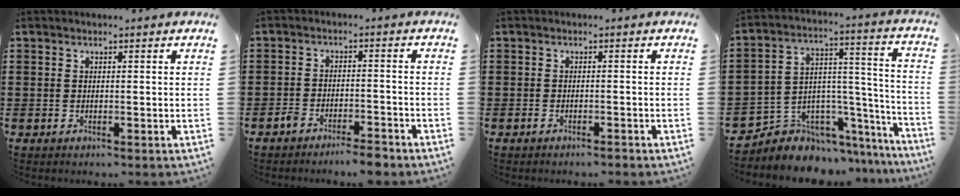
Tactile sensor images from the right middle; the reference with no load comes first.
{"total": 3.5, "force": [-3.4, 0.5, 0.9], "torque": [-0.025, 0.003, -0.070]}
{"total": 1.0, "force": [-0.8, 0.1, 0.5], "torque": [-0.011, -0.002, -0.016]}
{"total": 5.4, "force": [-4.0, 3.6, -0.5], "torque": [-0.004, -0.007, -0.073]}